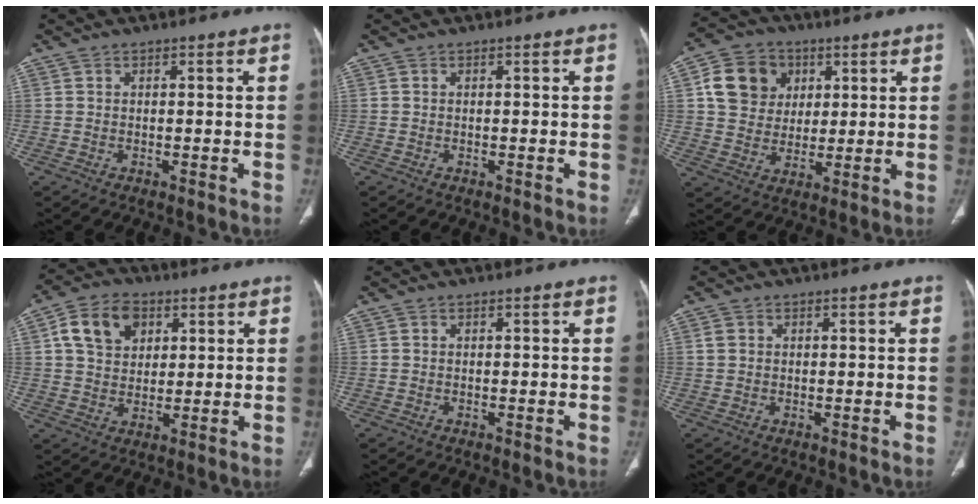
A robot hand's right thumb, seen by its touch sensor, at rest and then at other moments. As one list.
[{"total": 0.0}, {"total": 11.8, "force": [3.5, 10.1, 4.8], "torque": [-0.063, -0.002, 0.062]}, {"total": 10.3, "force": [3.8, 7.6, 5.9], "torque": [-0.082, -0.003, 0.064]}, {"total": 0.0}, {"total": 1.4, "force": [0.4, 1.2, 0.7], "torque": [-0.013, 0.003, 0.009]}]